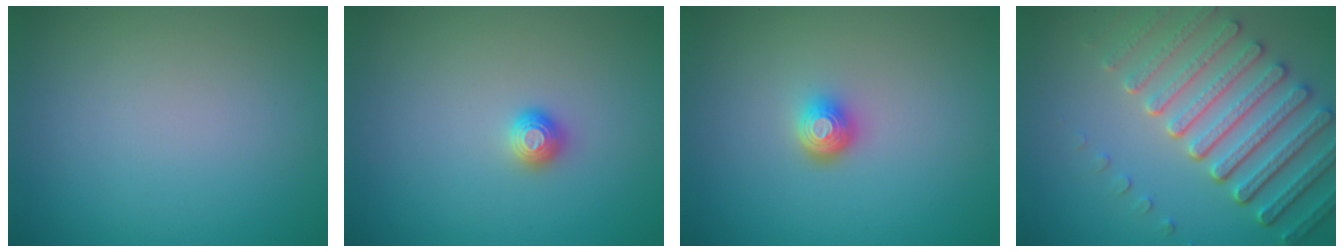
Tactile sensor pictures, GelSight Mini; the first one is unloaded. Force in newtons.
{"total": 1.1, "press": 1.1, "slide": 0.1}
{"total": 2.0, "press": 1.4, "slide": 1.4}
{"total": 7.6, "press": 5.7, "slide": 5.0}